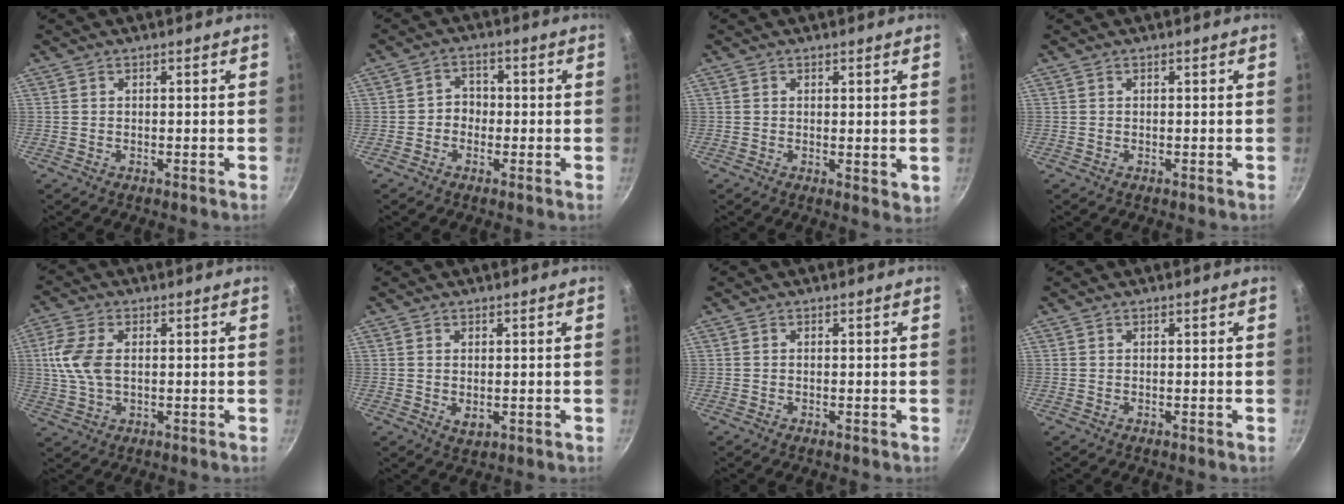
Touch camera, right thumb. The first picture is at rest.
{"total": 3.4, "force": [-0.8, 3.0, 1.5], "torque": [0.000, 0.015, -0.019]}
{"total": 2.6, "force": [0.7, 1.4, 2.1], "torque": [-0.029, -0.005, 0.011]}
{"total": 0.0}
{"total": 8.4, "force": [1.0, 4.9, 6.8], "torque": [-0.145, 0.008, 0.015]}
{"total": 2.6, "force": [0.0, 1.7, 2.0], "torque": [-0.032, -0.007, 0.003]}
{"total": 0.0}
{"total": 0.0}